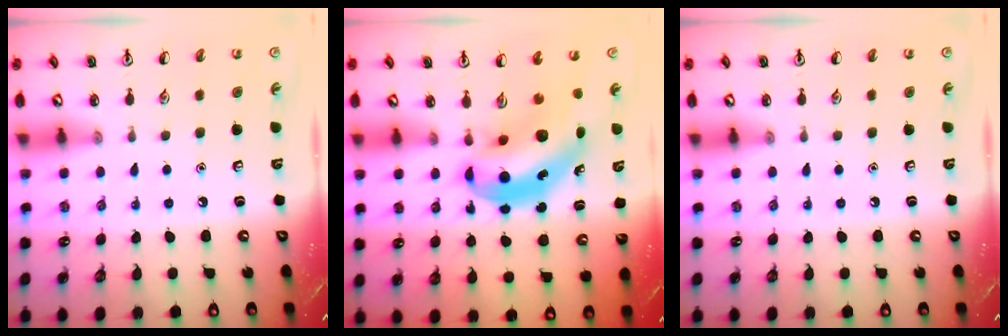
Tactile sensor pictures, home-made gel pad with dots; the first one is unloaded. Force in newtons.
{"total": 8.7, "press": 8.4, "slide": 2.5}
{"total": 0.0}